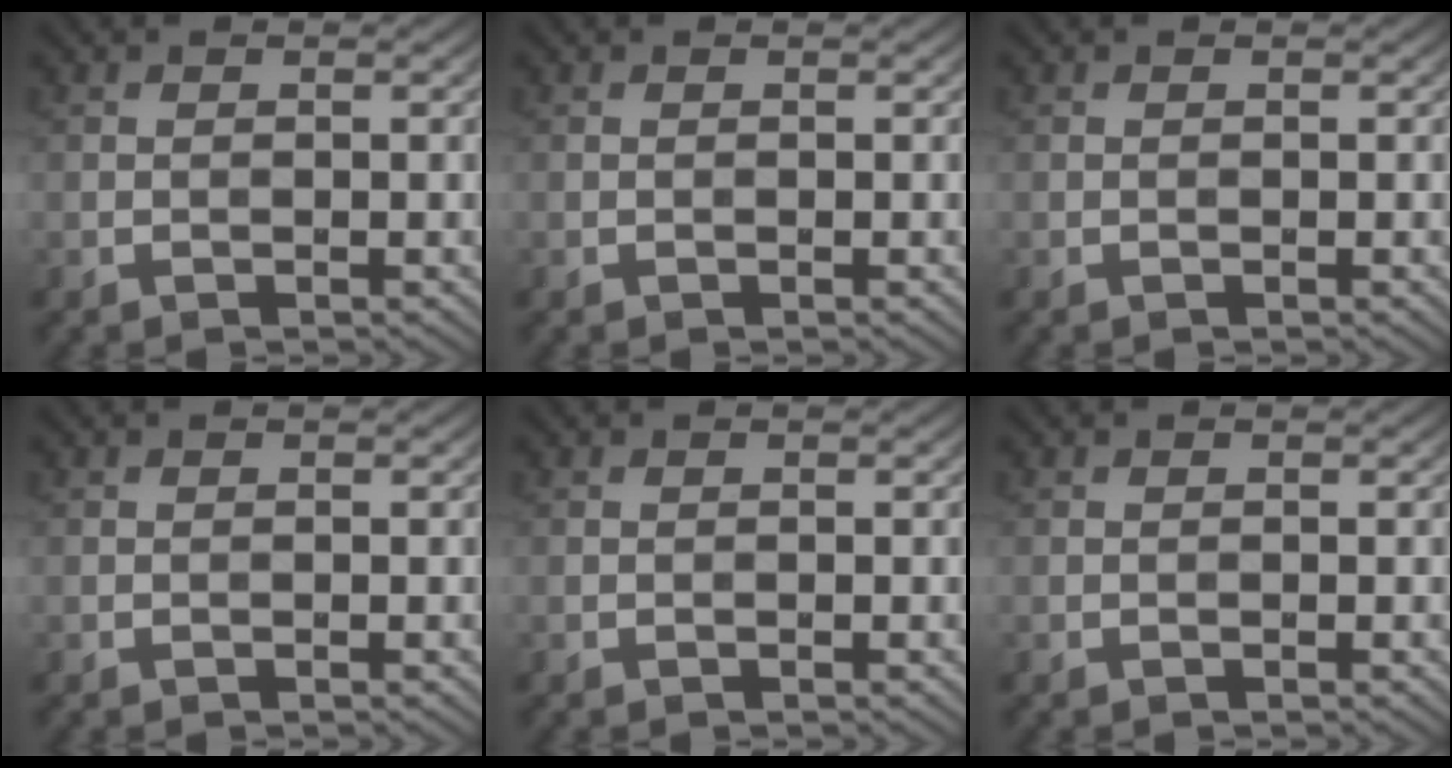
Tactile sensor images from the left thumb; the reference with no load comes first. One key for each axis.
{"total": 0.0}
{"total": 0.0}
{"total": 0.0}
{"total": 0.0}
{"total": 0.0}